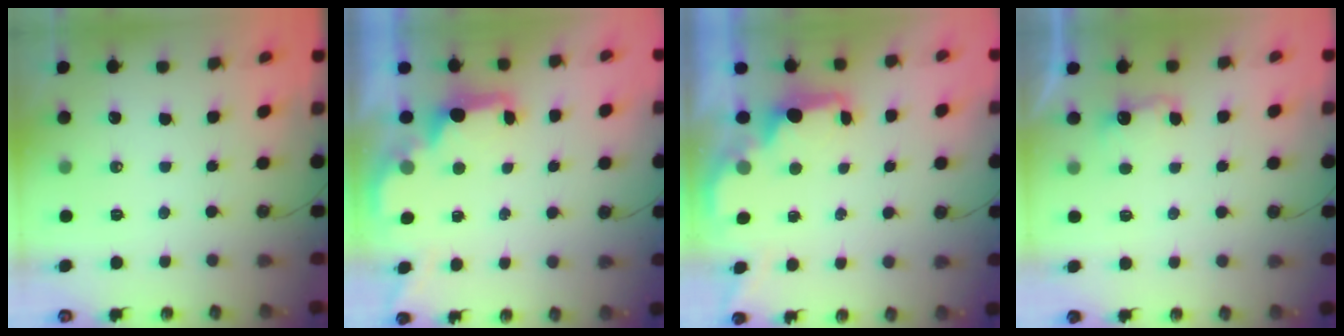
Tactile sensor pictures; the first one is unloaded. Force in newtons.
{"total": 2.1, "press": 1.9, "slide": 0.8}
{"total": 1.8, "press": 1.6, "slide": 0.8}
{"total": 2.7, "press": 2.5, "slide": 0.9}